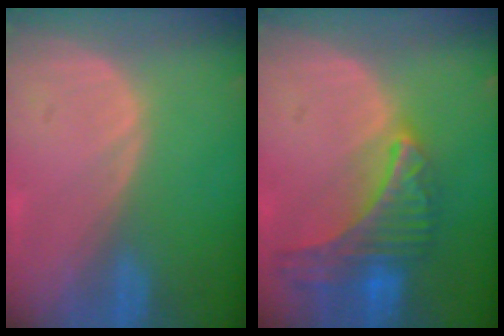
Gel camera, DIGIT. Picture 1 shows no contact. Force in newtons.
{"total": 9.3, "press": 8.2, "slide": 4.5}